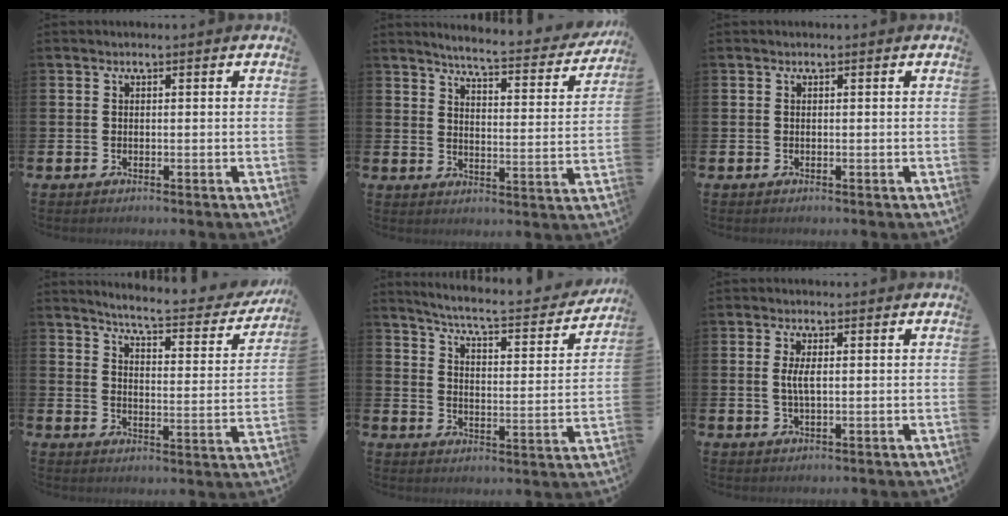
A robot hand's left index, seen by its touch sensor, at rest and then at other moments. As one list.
[{"total": 5.3, "force": [5.0, 0.2, 1.6], "torque": [-0.039, -0.045, 0.078]}, {"total": 0.0}, {"total": 5.5, "force": [5.1, 0.3, 1.9], "torque": [-0.056, -0.042, 0.079]}, {"total": 6.1, "force": [5.6, 0.3, 2.3], "torque": [-0.064, -0.049, 0.087]}, {"total": 2.6, "force": [0.4, 0.8, 2.4], "torque": [-0.046, 0.004, 0.004]}]